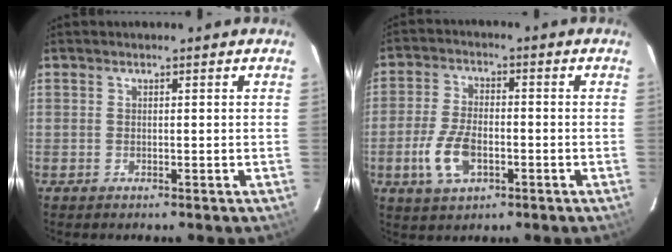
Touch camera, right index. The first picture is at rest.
{"total": 9.0, "force": [-3.1, 4.9, 6.9], "torque": [-0.153, -0.001, -0.055]}